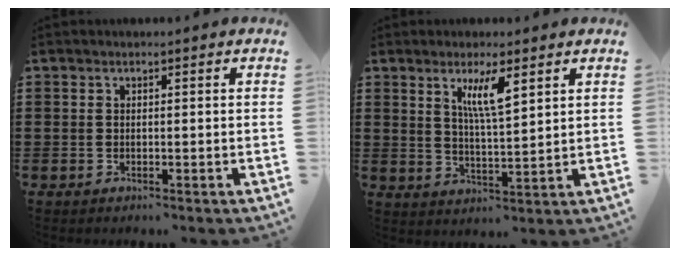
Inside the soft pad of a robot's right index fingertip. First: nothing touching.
{"total": 5.6, "force": [2.8, 1.2, 4.6], "torque": [-0.100, 0.005, 0.048]}